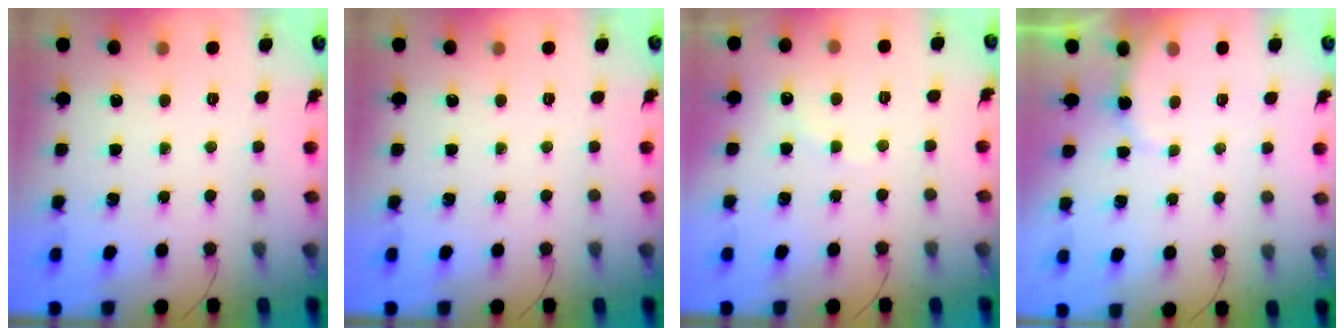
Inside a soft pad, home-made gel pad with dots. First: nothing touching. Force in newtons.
{"total": 0.0}
{"total": 5.7, "press": 5.6, "slide": 0.9}
{"total": 2.3, "press": 2.2, "slide": 0.6}